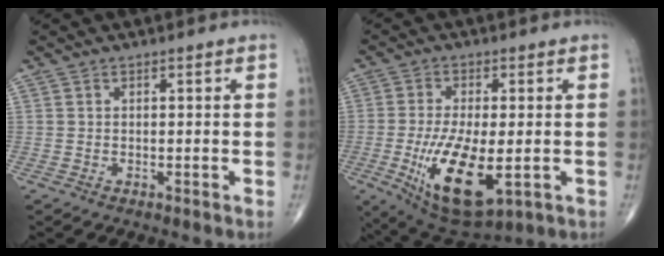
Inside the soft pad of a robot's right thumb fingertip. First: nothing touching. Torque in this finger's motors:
{"motor_torque": [-0.29, 0.82, 1.42, -0.01, 0.22]}